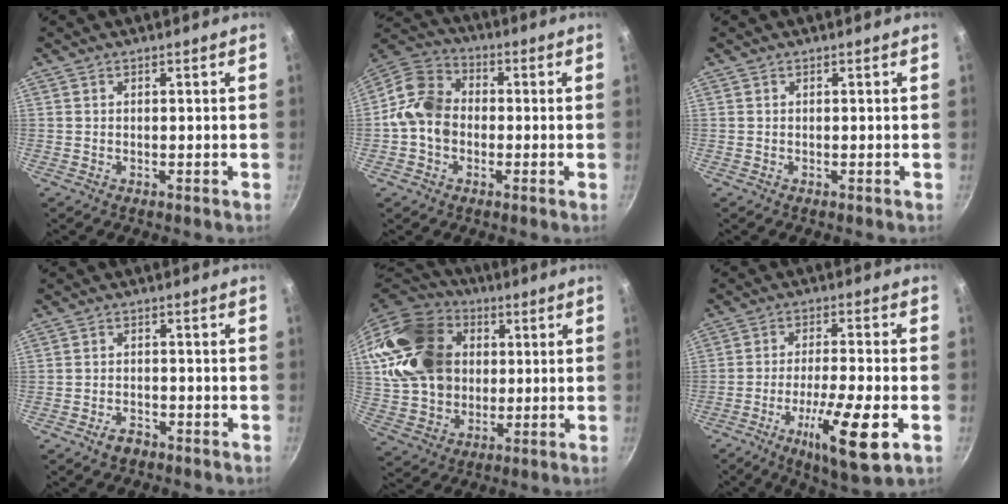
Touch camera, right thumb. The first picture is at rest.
{"total": 10.6, "force": [-1.3, 8.4, 6.3], "torque": [-0.090, 0.029, -0.047]}
{"total": 0.0}
{"total": 2.9, "force": [-2.1, 1.5, 1.3], "torque": [-0.015, 0.020, -0.033]}
{"total": 25.3, "force": [5.1, 20.0, 14.7], "torque": [-0.275, 0.028, 0.102]}
{"total": 14.4, "force": [-5.5, 2.5, 13.0], "torque": [-0.225, 0.011, -0.093]}